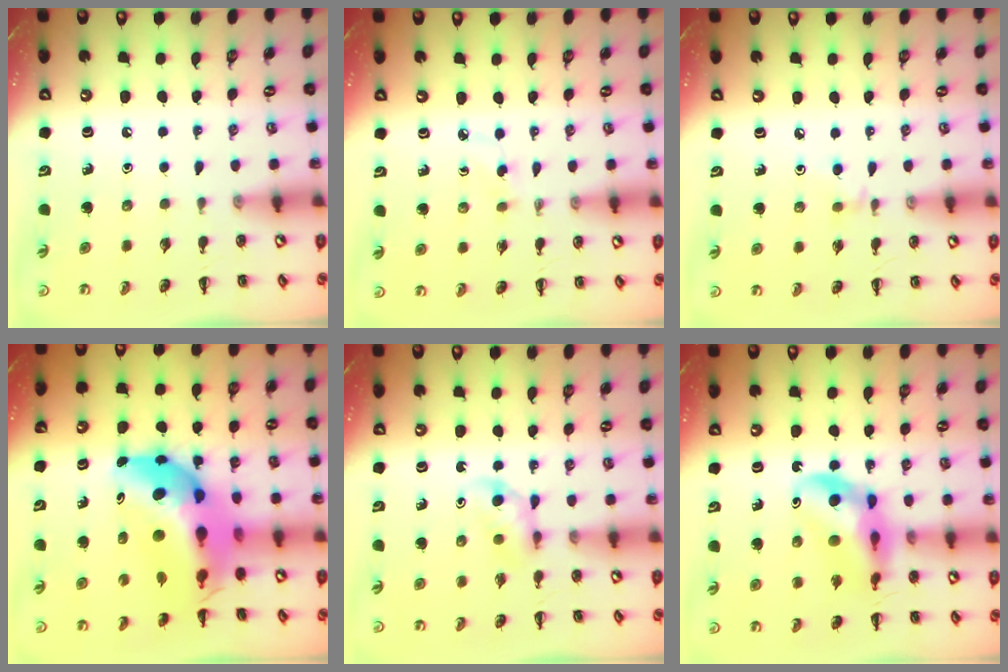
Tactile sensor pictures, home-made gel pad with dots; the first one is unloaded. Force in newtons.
{"total": 2.9, "press": 2.7, "slide": 1.1}
{"total": 2.6, "press": 2.5, "slide": 0.9}
{"total": 15.9, "press": 15.2, "slide": 4.7}
{"total": 3.8, "press": 3.5, "slide": 1.4}
{"total": 11.8, "press": 11.3, "slide": 3.4}